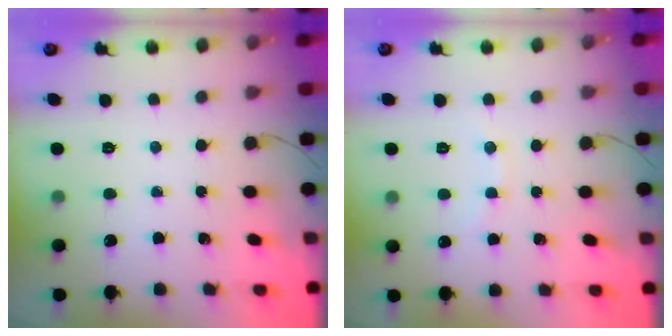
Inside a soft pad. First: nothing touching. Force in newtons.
{"total": 5.0, "press": 4.8, "slide": 1.2}